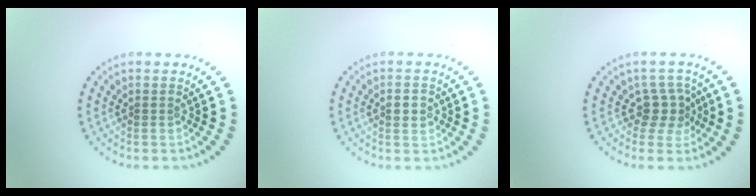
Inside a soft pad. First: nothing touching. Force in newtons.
{"total": 1.5, "press": 1.5, "slide": 0.0}
{"total": 2.5, "press": 2.0, "slide": 1.6}